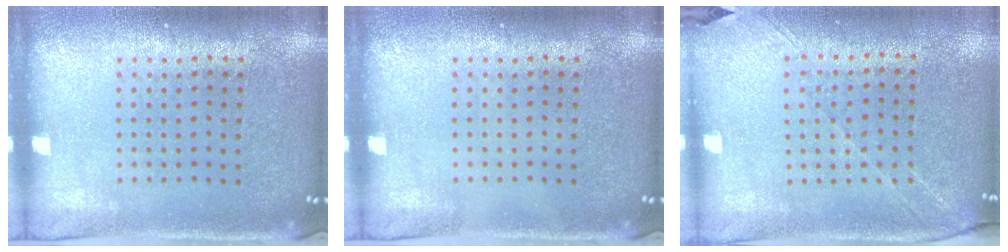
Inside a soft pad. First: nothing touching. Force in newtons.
{"total": 0.0}
{"total": 1.4, "press": 1.3, "slide": 0.6}